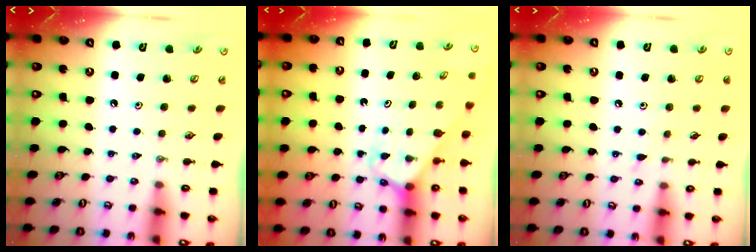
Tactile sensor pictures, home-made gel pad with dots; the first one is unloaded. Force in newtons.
{"total": 3.0, "press": 3.0, "slide": 0.2}
{"total": 3.4, "press": 3.4, "slide": 0.5}